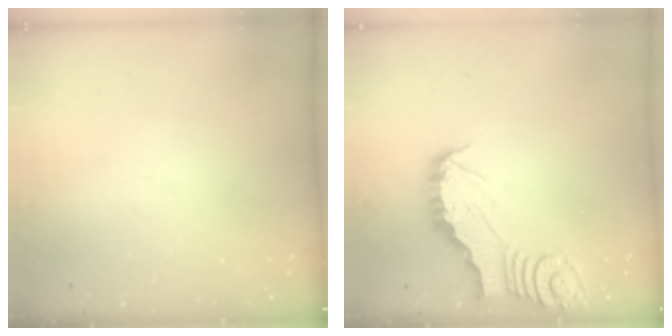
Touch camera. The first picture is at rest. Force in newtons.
{"total": 3.0, "press": 2.9, "slide": 0.3}